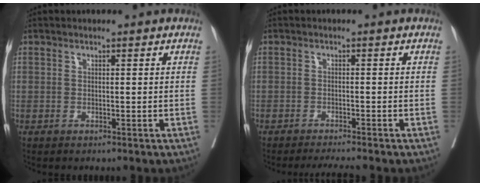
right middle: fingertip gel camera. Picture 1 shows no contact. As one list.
[{"total": 3.6, "force": [-3.3, -0.5, 1.3], "torque": [-0.017, -0.010, -0.051]}]